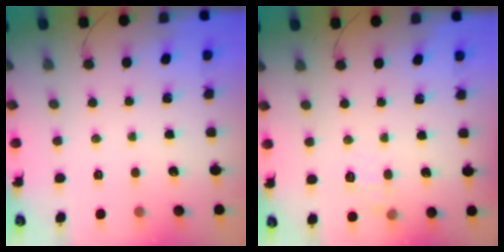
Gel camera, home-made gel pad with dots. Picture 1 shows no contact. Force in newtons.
{"total": 5.9, "press": 5.6, "slide": 1.6}